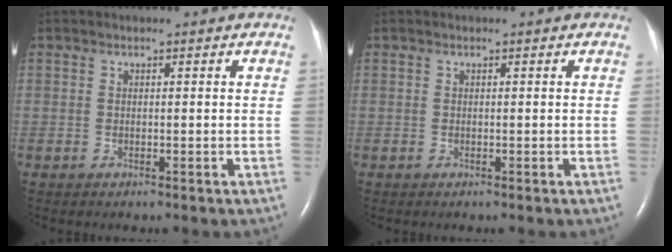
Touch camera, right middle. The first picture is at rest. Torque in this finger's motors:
{"motor_torque": [0.02, 0.12, 0.06, 0.00]}